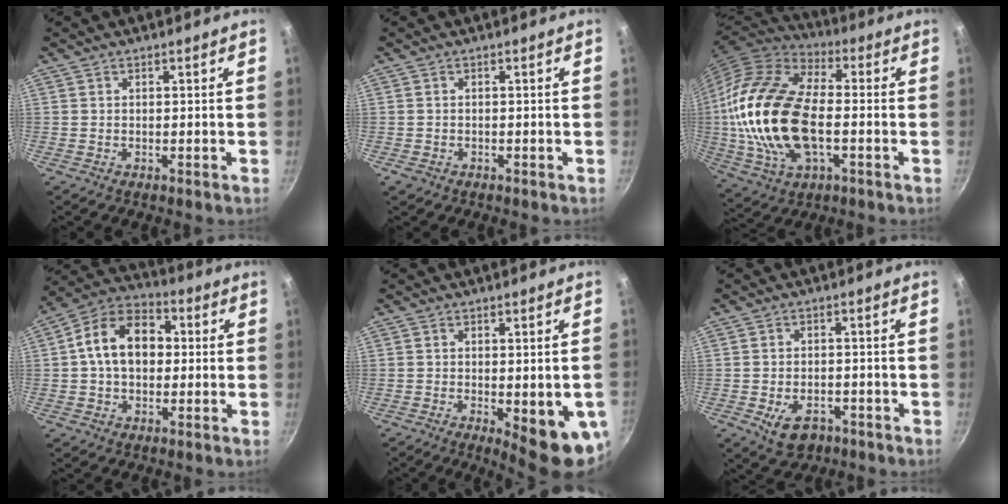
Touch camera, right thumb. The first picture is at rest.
{"total": 1.1, "force": [-0.6, 0.8, 0.4], "torque": [-0.010, 0.000, -0.007]}
{"total": 23.4, "force": [-1.7, 12.9, 19.5], "torque": [-0.384, 0.019, -0.036]}
{"total": 13.7, "force": [1.0, 9.7, 9.7], "torque": [-0.126, 0.030, -0.001]}
{"total": 12.1, "force": [-3.0, 3.6, 11.1], "torque": [-0.111, -0.009, -0.029]}
{"total": 6.3, "force": [-2.9, 4.1, 3.8], "torque": [-0.050, 0.015, -0.039]}